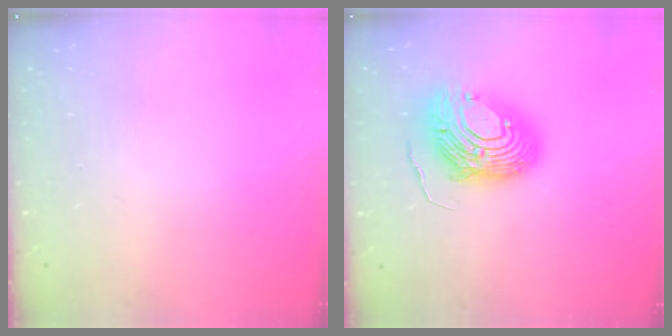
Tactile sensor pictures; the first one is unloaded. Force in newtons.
{"total": 19.1, "press": 19.0, "slide": 1.8}